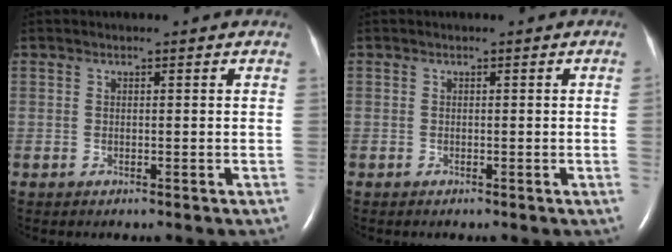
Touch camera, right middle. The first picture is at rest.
{"total": 1.0, "force": [-0.1, -0.5, 0.8], "torque": [-0.007, -0.001, -0.002]}